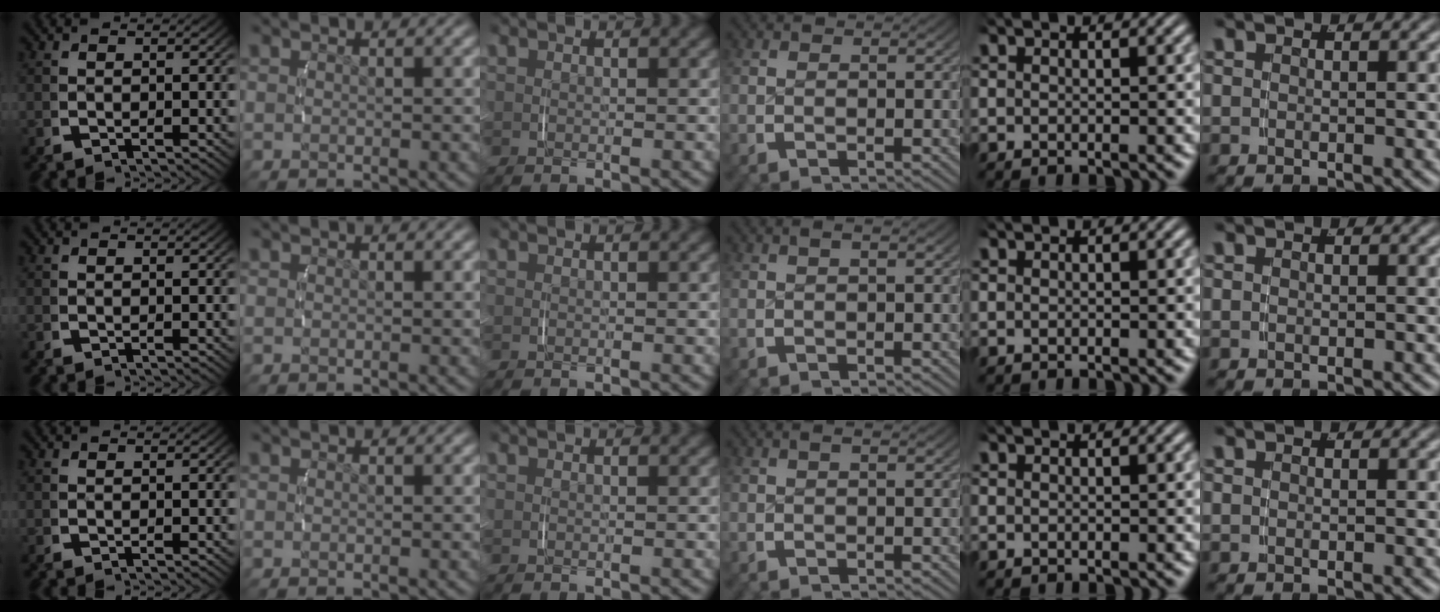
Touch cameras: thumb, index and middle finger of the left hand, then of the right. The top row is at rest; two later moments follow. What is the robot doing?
{"motion": "lift_and_place", "object": "small bumper sticker"}